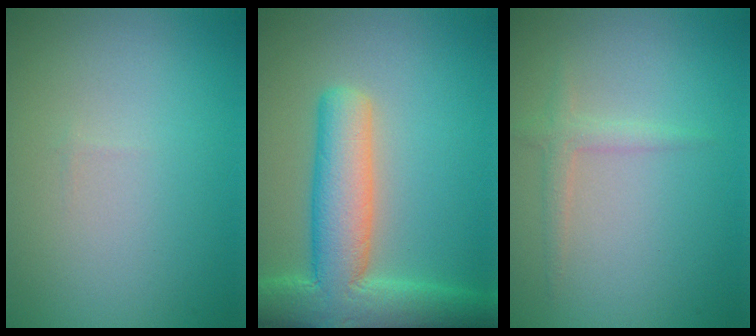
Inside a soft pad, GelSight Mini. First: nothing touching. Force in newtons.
{"total": 9.0, "press": 8.9, "slide": 0.5}
{"total": 1.5, "press": 1.5, "slide": 0.0}